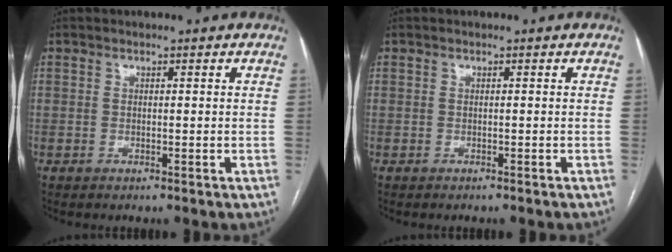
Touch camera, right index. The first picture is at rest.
{"total": 0.5, "force": [-0.5, 0.1, 0.1], "torque": [0.000, 0.001, -0.008]}